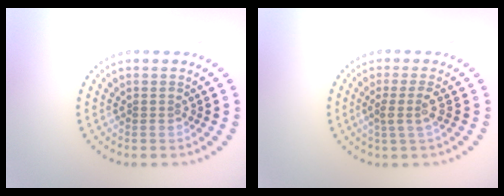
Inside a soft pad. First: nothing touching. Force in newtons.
{"total": 2.0, "press": 1.4, "slide": 1.4}